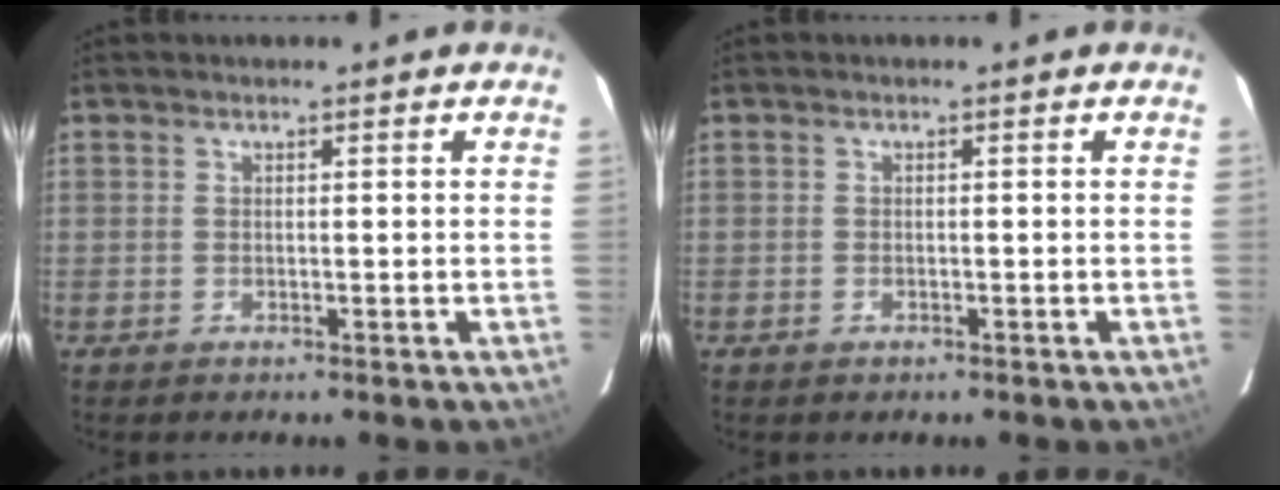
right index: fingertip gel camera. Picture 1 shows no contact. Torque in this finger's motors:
{"motor_torque": [0.01, -0.09, -0.09, -0.07]}